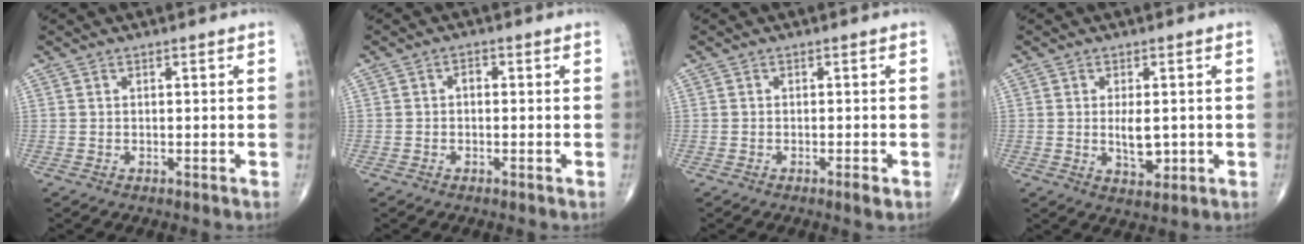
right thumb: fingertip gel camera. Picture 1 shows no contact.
{"total": 1.4, "force": [-0.2, 1.0, 1.0], "torque": [-0.009, 0.006, -0.008]}
{"total": 1.5, "force": [-0.8, 0.3, 1.3], "torque": [-0.023, -0.003, -0.015]}
{"total": 5.0, "force": [-0.2, 2.5, 4.3], "torque": [-0.059, -0.010, 0.001]}